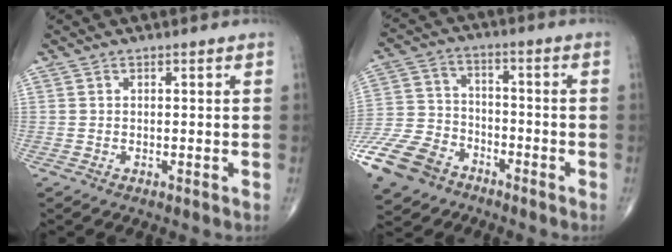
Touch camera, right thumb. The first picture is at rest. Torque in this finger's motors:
{"motor_torque": [1.00, 0.93, 0.85, -0.26, 0.36]}